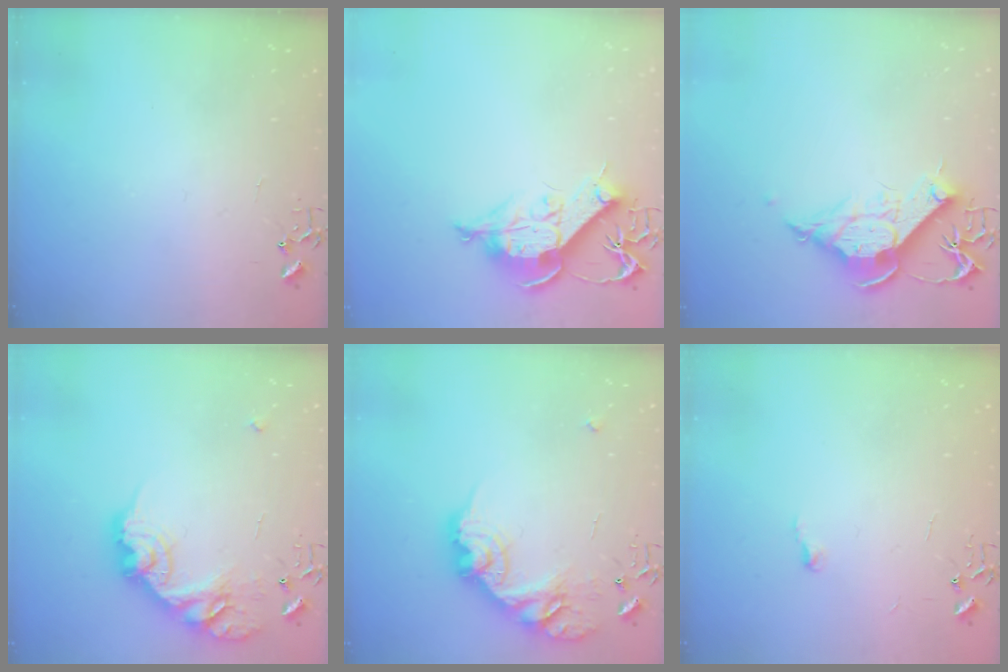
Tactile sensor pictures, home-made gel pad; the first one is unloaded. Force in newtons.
{"total": 11.6, "press": 11.5, "slide": 1.4}
{"total": 13.2, "press": 13.1, "slide": 1.6}
{"total": 18.3, "press": 18.3, "slide": 1.0}
{"total": 18.3, "press": 18.3, "slide": 1.0}
{"total": 3.4, "press": 3.4, "slide": 0.5}